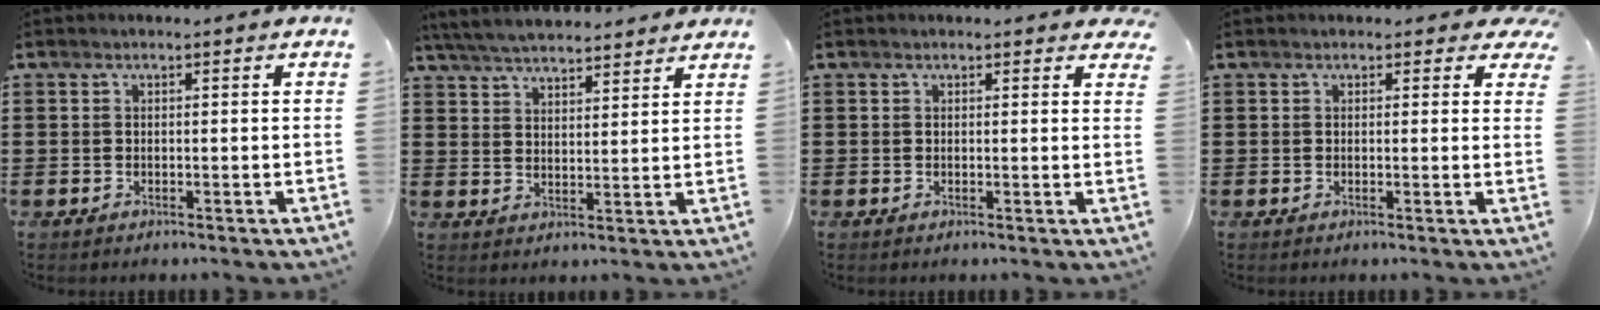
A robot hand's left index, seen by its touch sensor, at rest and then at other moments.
{"total": 4.8, "force": [4.6, 0.4, 1.2], "torque": [-0.038, -0.012, 0.084]}
{"total": 0.8, "force": [0.7, 0.3, 0.3], "torque": [0.000, 0.000, 0.011]}
{"total": 1.4, "force": [1.0, 0.9, 0.5], "torque": [0.000, 0.002, 0.014]}